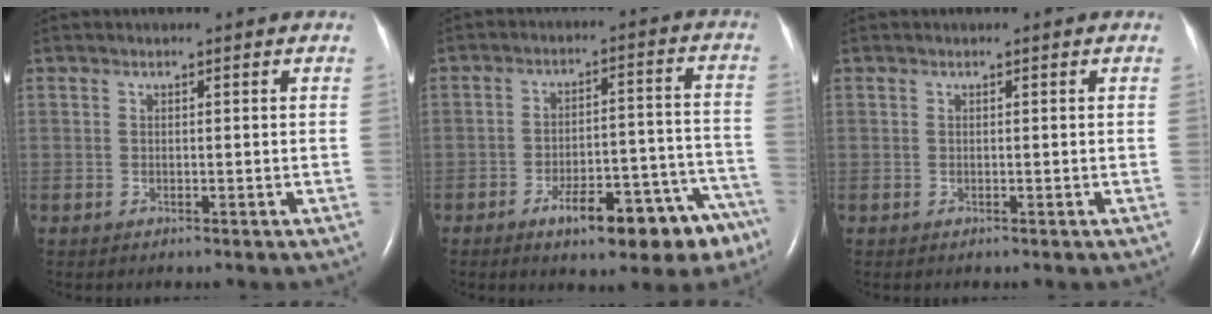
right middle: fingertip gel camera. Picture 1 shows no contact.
{"total": 14.1, "force": [-9.5, 4.4, 9.4], "torque": [-0.086, 0.047, -0.129]}
{"total": 0.0}